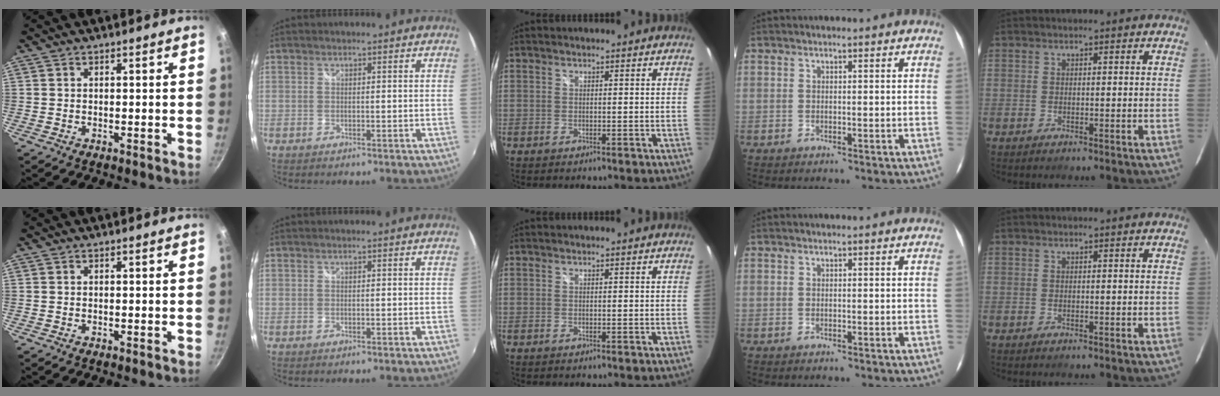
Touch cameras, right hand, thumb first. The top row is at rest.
{}